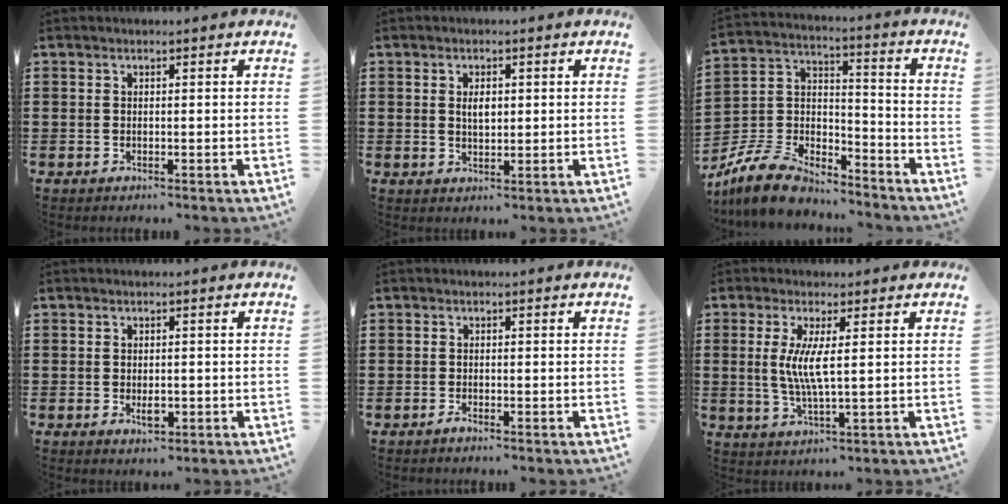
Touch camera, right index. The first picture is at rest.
{"total": 2.5, "force": [0.5, 1.2, 2.2], "torque": [-0.036, 0.003, 0.006]}
{"total": 9.7, "force": [-8.7, 2.8, 3.2], "torque": [-0.086, 0.018, -0.177]}
{"total": 2.2, "force": [-0.5, 1.0, 1.9], "torque": [-0.035, -0.001, -0.008]}
{"total": 0.7, "force": [-0.6, 0.1, 0.2], "torque": [-0.006, -0.002, -0.012]}
{"total": 5.5, "force": [0.8, 0.6, 5.4], "torque": [-0.110, -0.008, 0.009]}